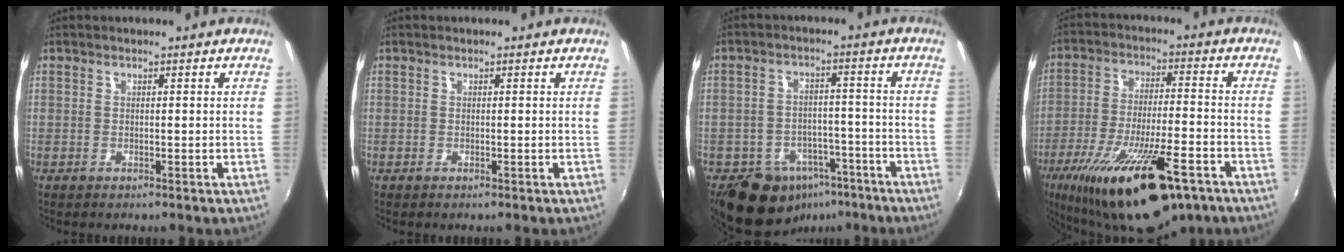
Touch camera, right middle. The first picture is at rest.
{"total": 0.0}
{"total": 13.1, "force": [-8.4, 8.7, 5.1], "torque": [-0.113, 0.016, -0.104]}
{"total": 23.6, "force": [-15.0, 7.1, 16.8], "torque": [-0.308, -0.052, -0.235]}